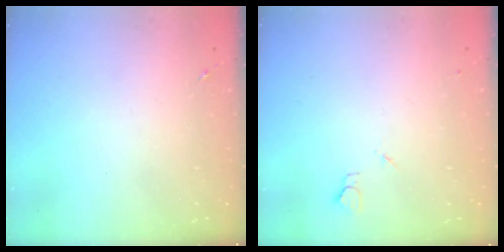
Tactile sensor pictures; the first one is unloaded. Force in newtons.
{"total": 2.7, "press": 2.6, "slide": 0.3}